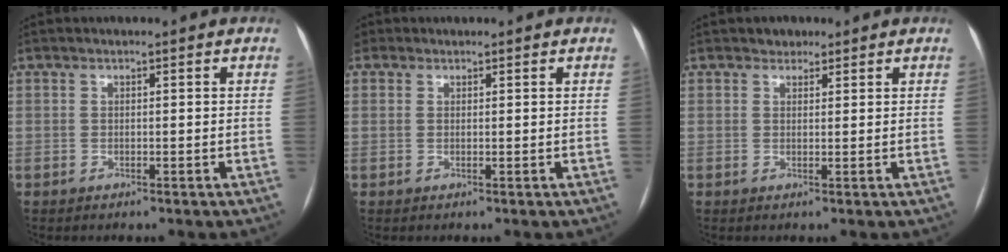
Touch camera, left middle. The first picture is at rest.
{"total": 1.3, "force": [0.6, 1.2, 0.3], "torque": [0.001, 0.004, 0.007]}
{"total": 1.6, "force": [1.2, 1.1, 0.1], "torque": [0.003, 0.001, 0.013]}